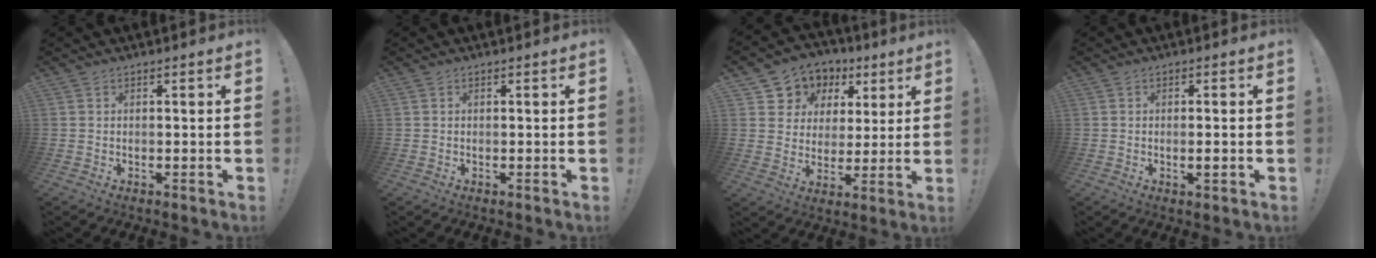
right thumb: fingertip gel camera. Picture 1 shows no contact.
{"total": 0.0}
{"total": 8.9, "force": [4.0, 7.8, 1.7], "torque": [-0.030, -0.030, 0.083]}
{"total": 2.4, "force": [-0.6, 0.0, 2.4], "torque": [-0.039, 0.000, -0.010]}